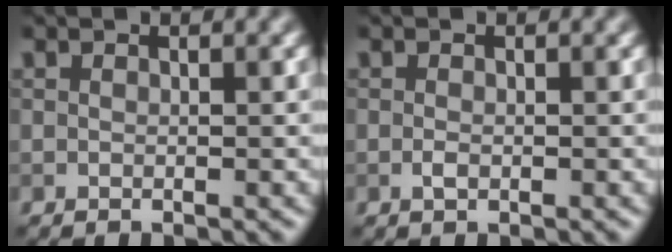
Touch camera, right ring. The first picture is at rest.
{"total": 0.7, "force": [-0.3, 0.3, 0.6], "torque": [-0.014, 0.000, -0.007]}